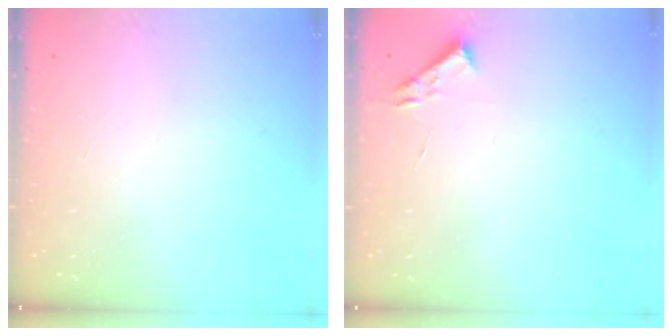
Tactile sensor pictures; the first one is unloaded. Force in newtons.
{"total": 2.7, "press": 2.7, "slide": 0.4}